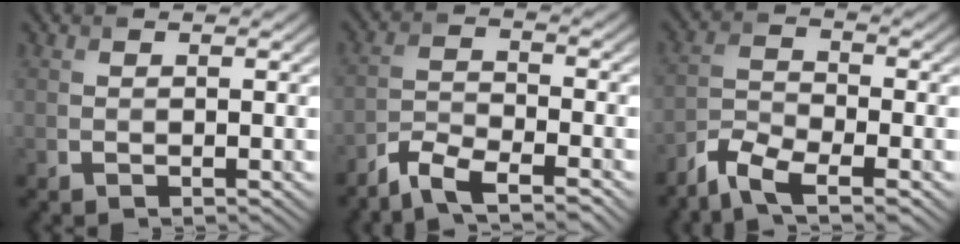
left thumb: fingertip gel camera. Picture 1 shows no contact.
{"total": 5.5, "force": [-4.4, 1.3, 2.9], "torque": [-0.064, -0.004, -0.093]}
{"total": 5.9, "force": [-4.4, 1.6, 3.5], "torque": [-0.080, -0.007, -0.098]}